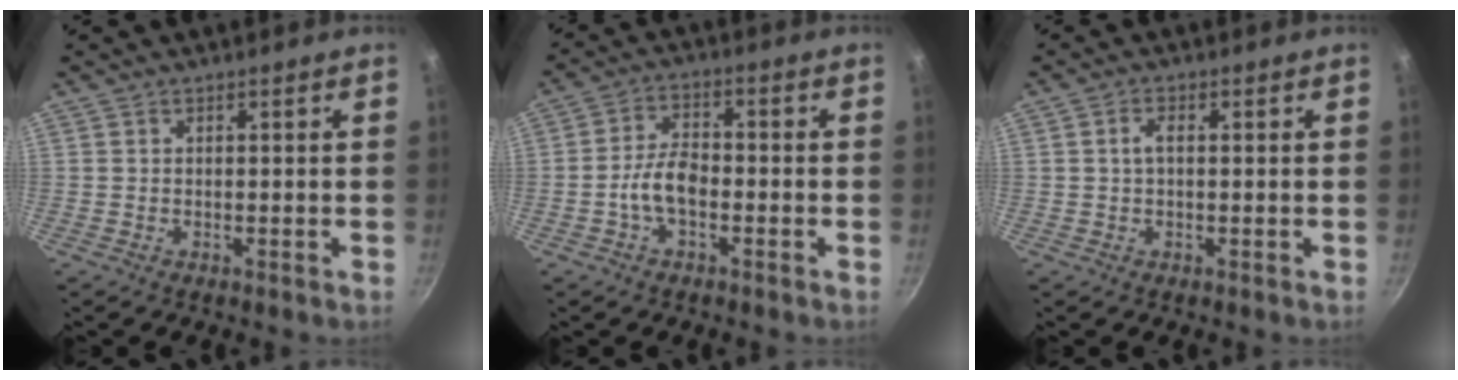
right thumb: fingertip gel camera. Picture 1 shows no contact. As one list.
[{"total": 6.6, "force": [-2.0, 3.6, 5.1], "torque": [-0.089, 0.029, -0.042]}, {"total": 2.4, "force": [0.4, 1.3, 2.0], "torque": [-0.038, 0.006, 0.005]}]